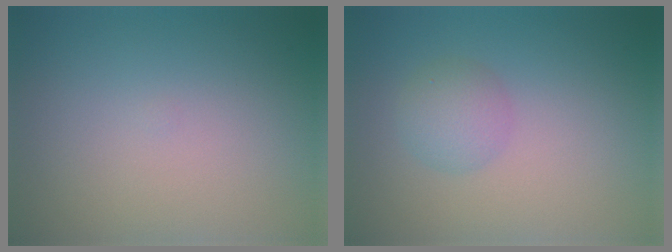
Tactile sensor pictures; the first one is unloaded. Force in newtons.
{"total": 2.4, "press": 2.4, "slide": 0.1}